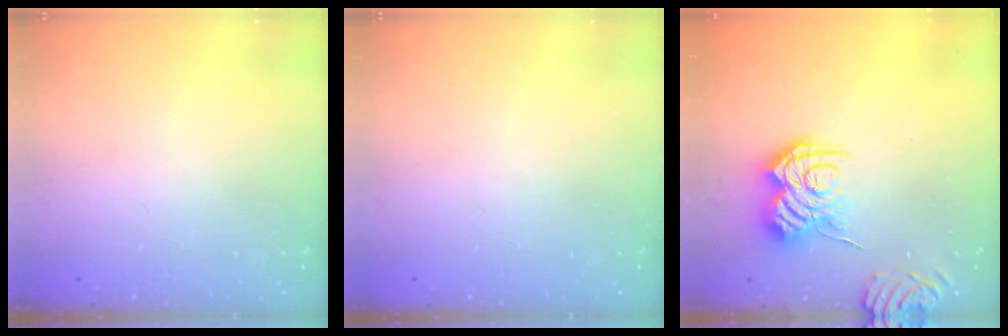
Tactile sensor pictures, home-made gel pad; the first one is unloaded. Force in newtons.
{"total": 0.0}
{"total": 13.6, "press": 13.5, "slide": 1.2}